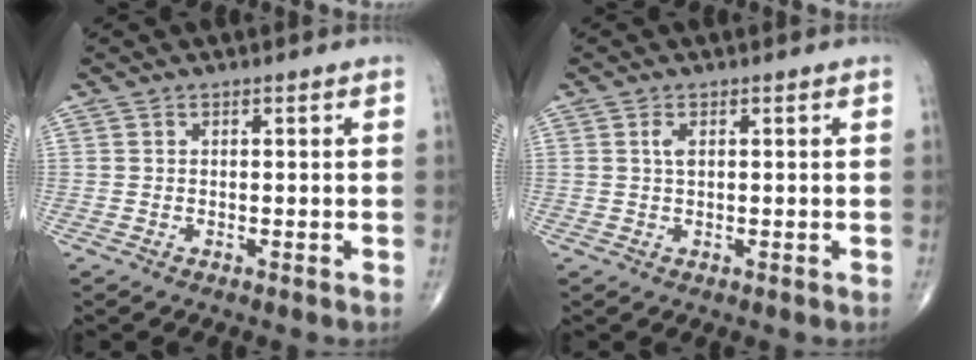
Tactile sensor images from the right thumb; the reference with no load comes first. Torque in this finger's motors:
{"motor_torque": [0.32, 0.61, 0.57, 0.29, 0.00]}